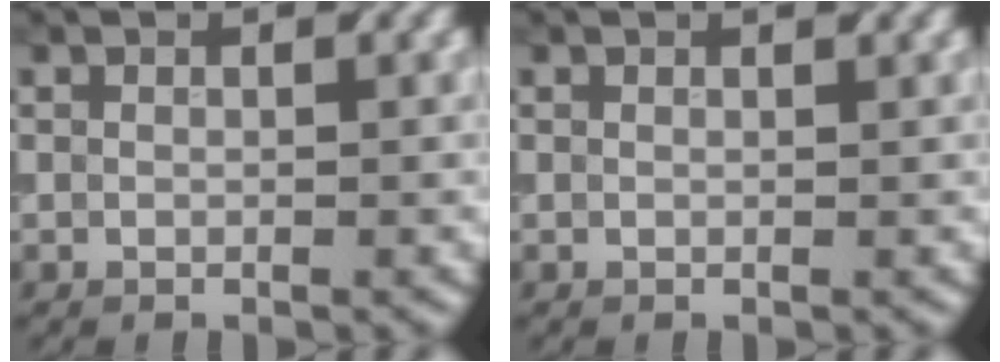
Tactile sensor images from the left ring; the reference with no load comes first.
{"total": 0.0}